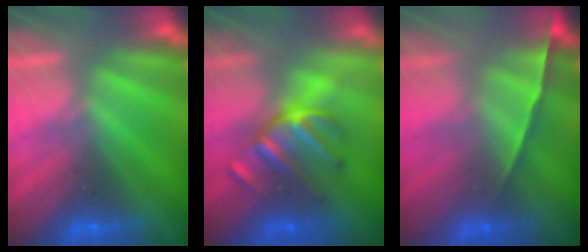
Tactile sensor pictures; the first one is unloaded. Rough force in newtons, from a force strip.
{"total": 2.8}
{"total": 1.5}